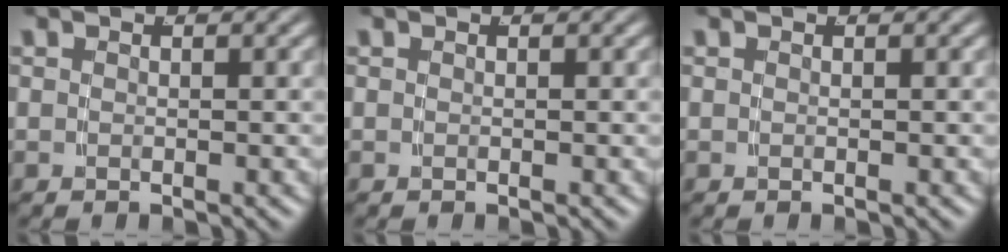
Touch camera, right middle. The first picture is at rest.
{"total": 0.0}
{"total": 0.0}